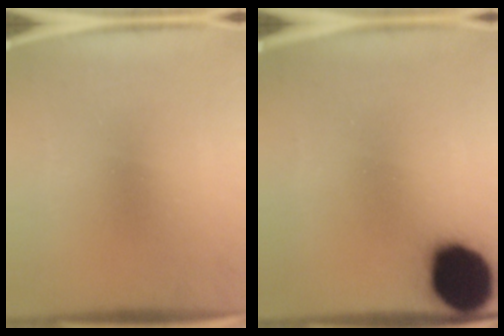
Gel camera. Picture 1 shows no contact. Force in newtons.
{"total": 19.6}